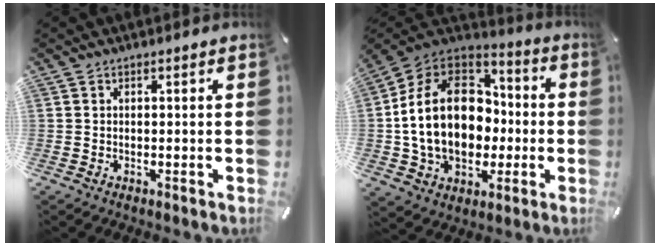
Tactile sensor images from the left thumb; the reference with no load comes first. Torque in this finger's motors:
{"motor_torque": [2.46, 2.54, 2.77, 0.00, 0.39]}